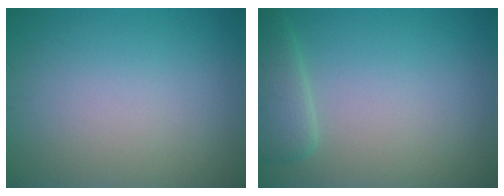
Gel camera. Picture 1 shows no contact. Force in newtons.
{"total": 2.9, "press": 2.9, "slide": 0.3}